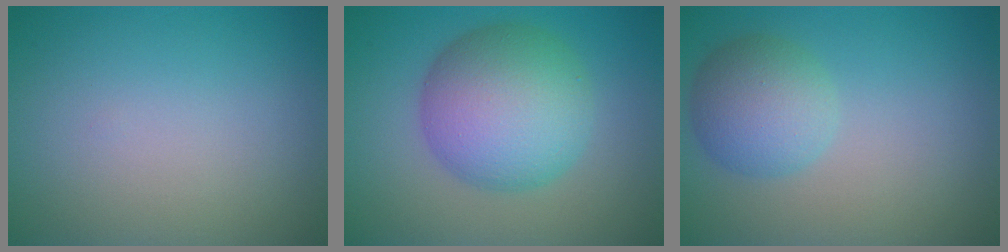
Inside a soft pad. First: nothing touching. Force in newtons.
{"total": 8.7, "press": 8.7, "slide": 0.1}
{"total": 4.2, "press": 4.2, "slide": 0.1}